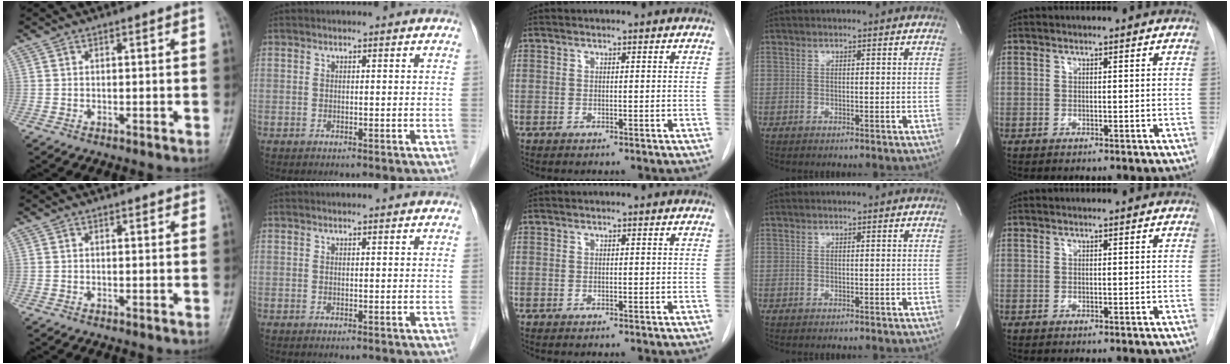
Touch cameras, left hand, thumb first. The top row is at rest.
{"thumb": {"total": 1.2, "force": [0.9, 0.6, 0.5], "torque": [0.000, -0.003, 0.007]}, "index": {"total": 2.0, "force": [1.9, 0.0, 0.4], "torque": [-0.009, 0.007, 0.022]}}